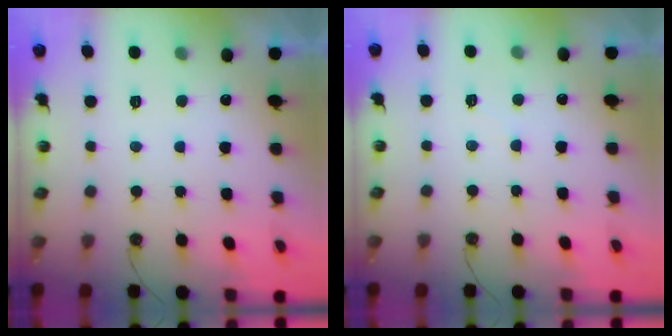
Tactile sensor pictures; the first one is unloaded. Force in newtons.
{"total": 3.8, "press": 3.8, "slide": 0.5}